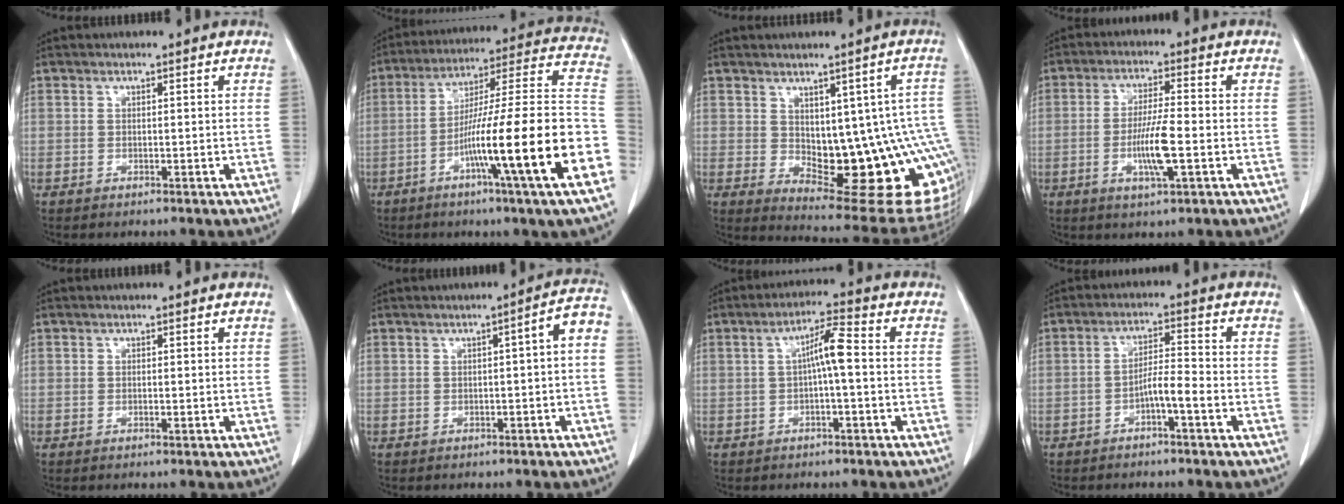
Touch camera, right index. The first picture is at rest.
{"total": 23.5, "force": [-8.4, -0.9, 21.9], "torque": [-0.286, -0.007, -0.142]}
{"total": 18.1, "force": [-2.2, 6.5, 16.8], "torque": [-0.146, 0.012, -0.002]}
{"total": 7.3, "force": [-2.0, 0.4, 7.0], "torque": [-0.134, -0.006, -0.037]}
{"total": 0.0}
{"total": 4.0, "force": [-0.5, 0.5, 4.0], "torque": [-0.048, 0.016, -0.007]}
{"total": 5.2, "force": [0.0, 0.4, 5.2], "torque": [-0.089, 0.014, 0.000]}
{"total": 4.2, "force": [-2.1, 0.1, 3.6], "torque": [-0.065, 0.009, -0.037]}